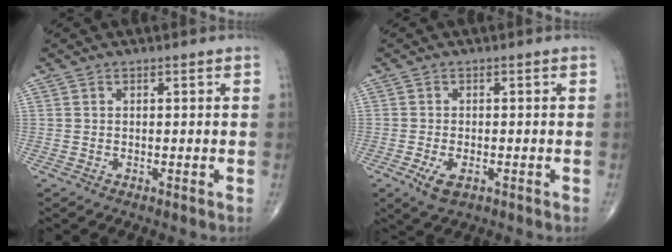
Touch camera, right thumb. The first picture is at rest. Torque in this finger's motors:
{"motor_torque": [-0.02, 0.12, 0.20, 0.14, 0.06]}